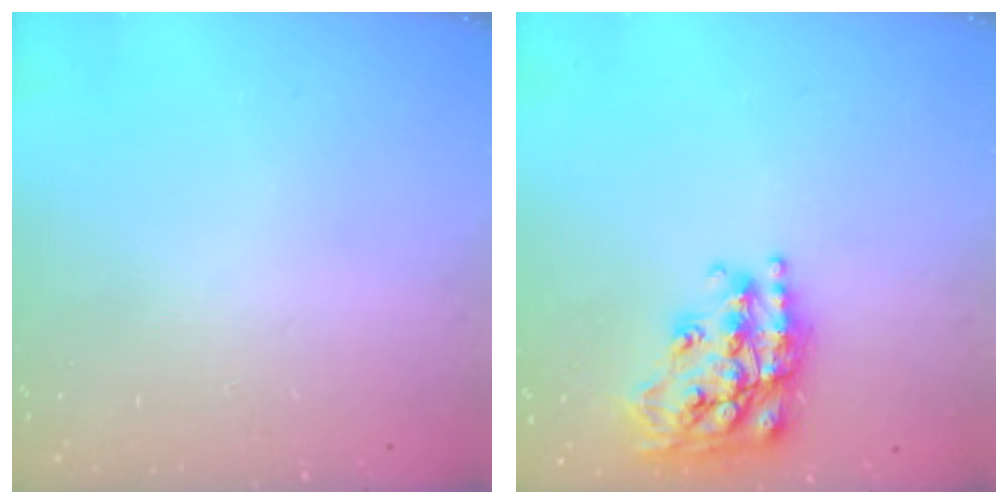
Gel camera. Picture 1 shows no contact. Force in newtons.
{"total": 20.4, "press": 20.4, "slide": 1.4}